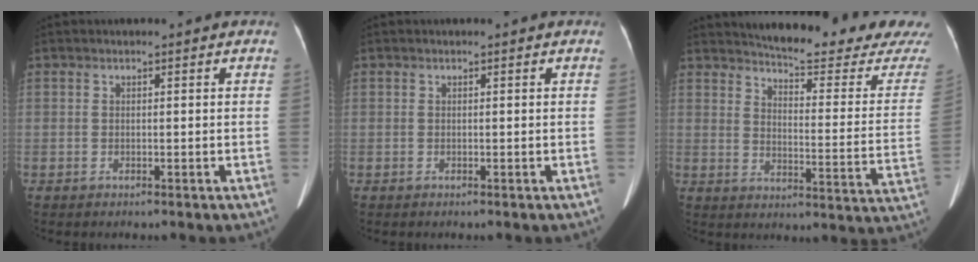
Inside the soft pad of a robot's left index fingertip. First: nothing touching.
{"total": 0.0}
{"total": 20.8, "force": [19.7, 0.1, 6.6], "torque": [-0.101, -0.112, 0.232]}